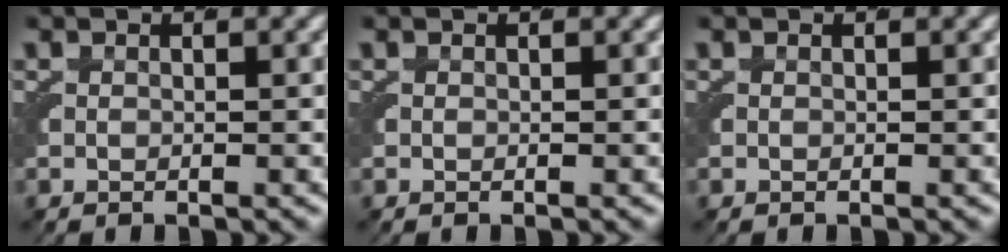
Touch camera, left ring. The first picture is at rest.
{"total": 0.0}
{"total": 1.6, "force": [-0.1, -1.6, -0.5], "torque": [0.016, -0.011, 0.010]}